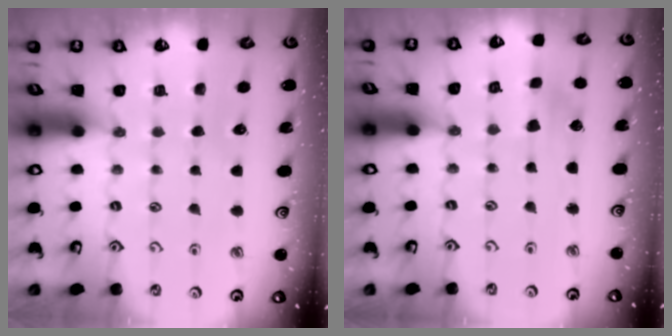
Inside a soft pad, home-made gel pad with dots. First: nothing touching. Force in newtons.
{"total": 2.5, "press": 2.4, "slide": 0.5}